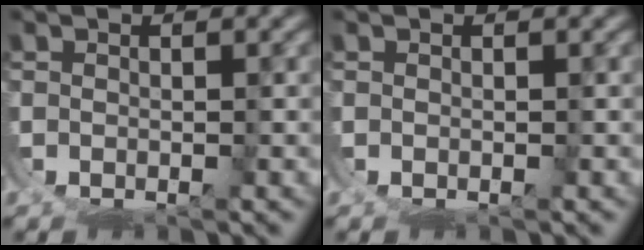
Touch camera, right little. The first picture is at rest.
{"total": 0.0}